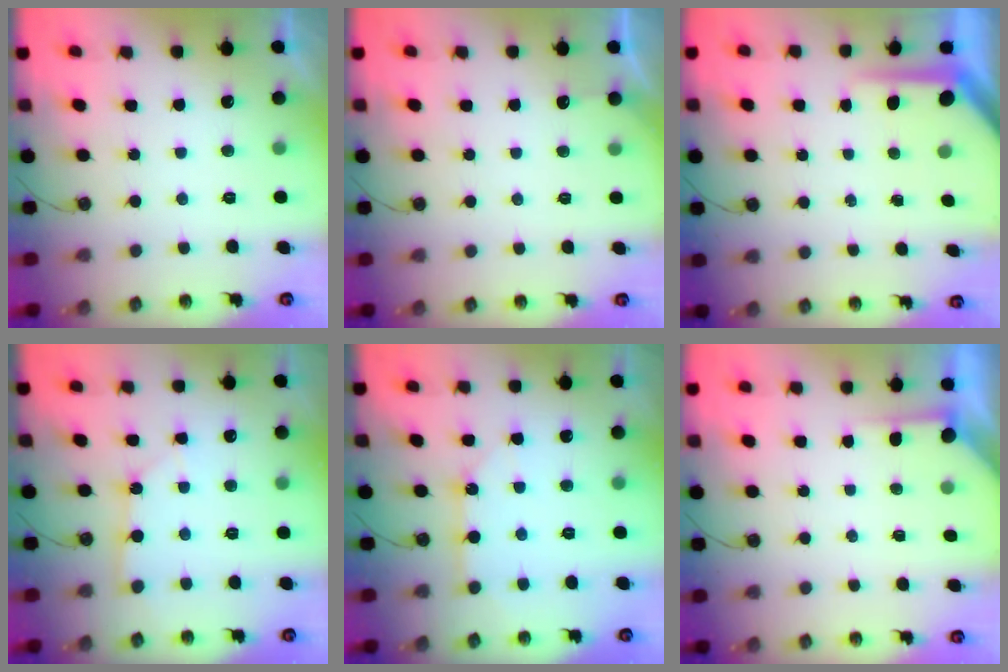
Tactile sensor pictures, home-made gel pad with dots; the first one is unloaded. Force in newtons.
{"total": 2.3, "press": 2.3, "slide": 0.3}
{"total": 6.3, "press": 6.2, "slide": 0.6}
{"total": 2.6, "press": 2.6, "slide": 0.2}
{"total": 8.5, "press": 8.5, "slide": 0.7}
{"total": 2.2, "press": 2.2, "slide": 0.3}